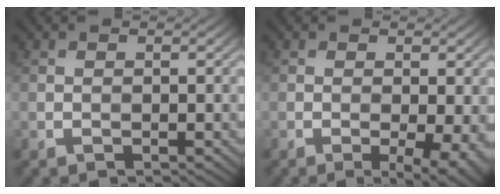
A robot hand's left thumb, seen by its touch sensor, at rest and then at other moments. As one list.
[{"total": 3.8, "force": [-1.2, 1.0, 3.5], "torque": [-0.053, -0.007, -0.016]}]